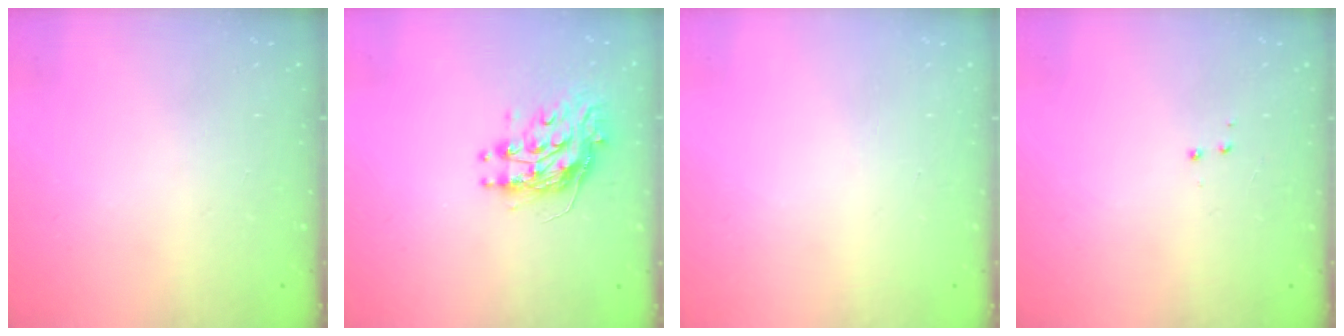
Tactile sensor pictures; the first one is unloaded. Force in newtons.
{"total": 9.6, "press": 9.6, "slide": 0.3}
{"total": 0.0}
{"total": 3.0, "press": 2.9, "slide": 0.6}